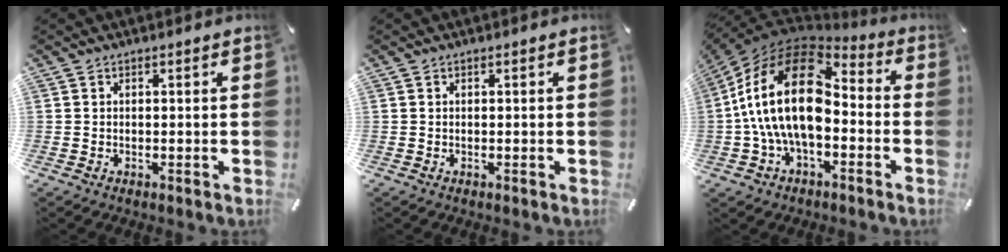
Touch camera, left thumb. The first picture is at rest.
{"total": 0.0}
{"total": 23.4, "force": [-0.4, 13.9, 18.8], "torque": [-0.386, 0.023, -0.008]}